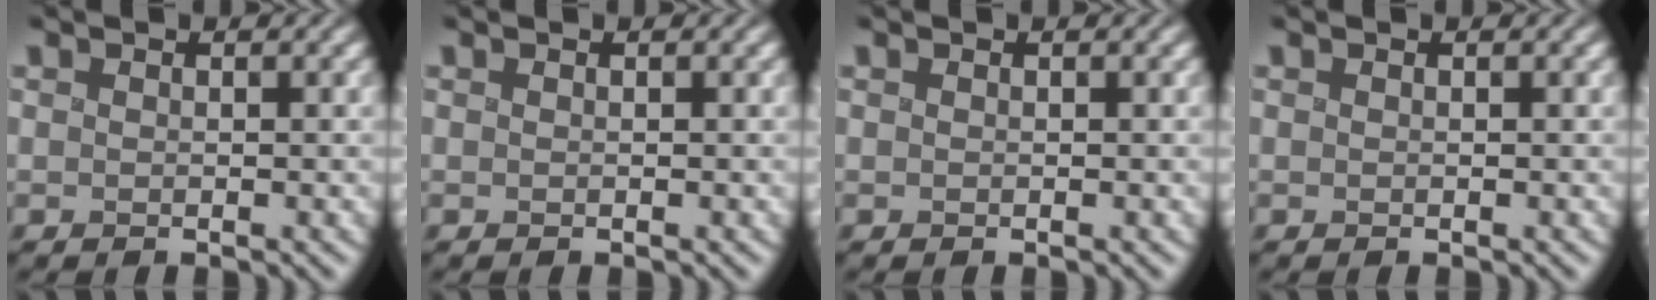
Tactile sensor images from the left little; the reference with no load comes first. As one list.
[{"total": 0.0}, {"total": 0.0}, {"total": 0.0}]